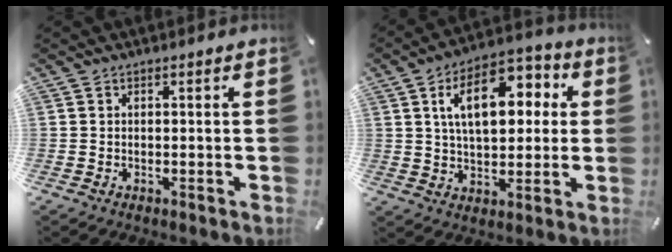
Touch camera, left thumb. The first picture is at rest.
{"total": 14.9, "force": [4.3, 9.0, 11.1], "torque": [-0.174, 0.007, 0.072]}